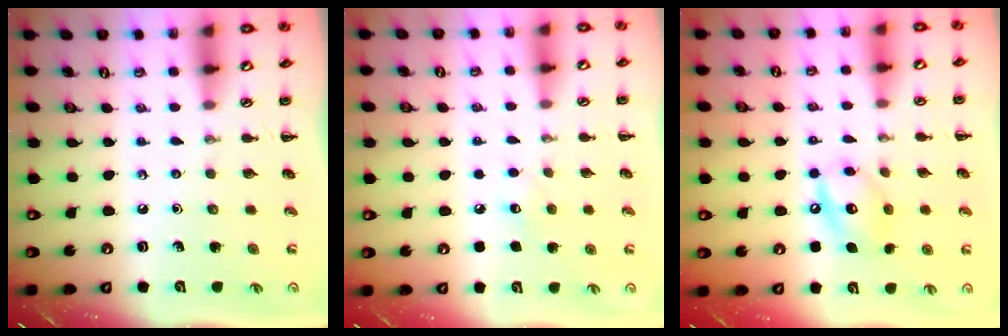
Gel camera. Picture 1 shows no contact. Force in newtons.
{"total": 5.3, "press": 5.2, "slide": 0.9}
{"total": 11.1, "press": 10.9, "slide": 1.7}